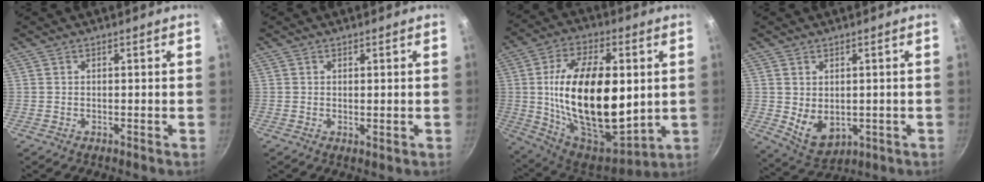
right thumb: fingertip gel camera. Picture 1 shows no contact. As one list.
[{"total": 1.0, "force": [0.2, 0.4, 0.9], "torque": [-0.014, -0.006, 0.002]}, {"total": 28.2, "force": [1.7, 15.1, 23.8], "torque": [-0.404, -0.016, 0.042]}, {"total": 7.1, "force": [0.1, 5.1, 4.9], "torque": [-0.070, -0.018, 0.022]}]